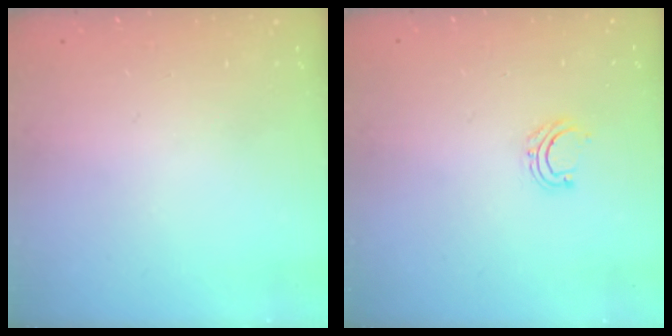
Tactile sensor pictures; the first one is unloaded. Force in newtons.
{"total": 4.1, "press": 4.0, "slide": 0.6}